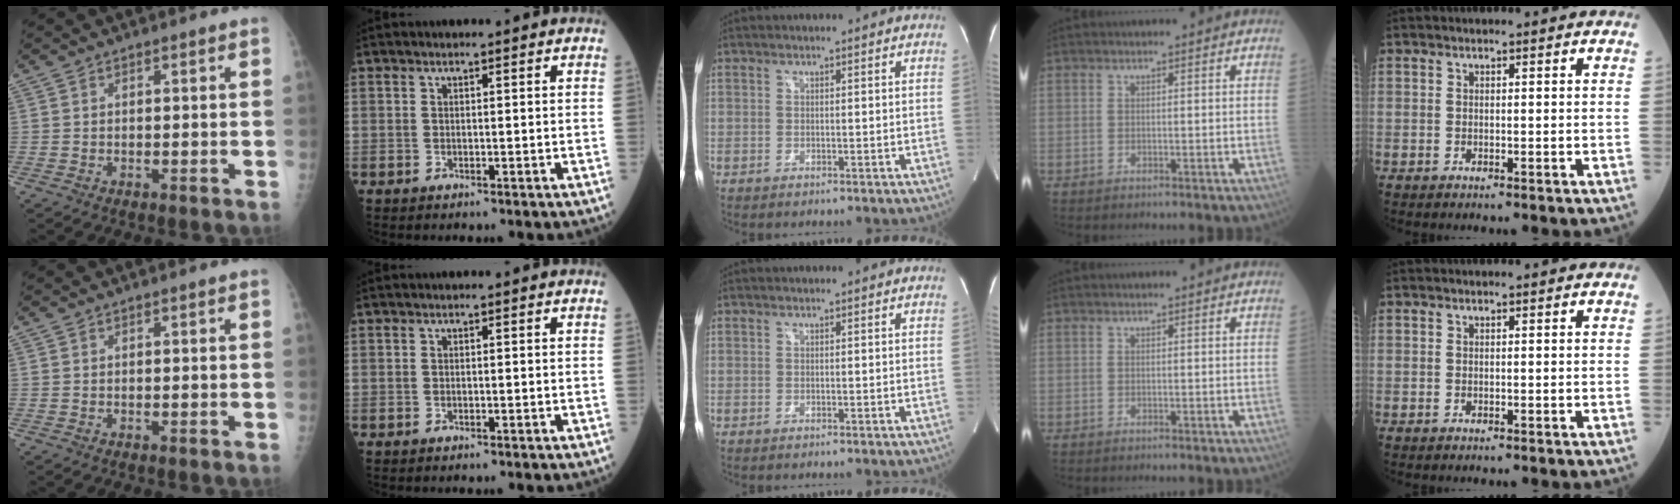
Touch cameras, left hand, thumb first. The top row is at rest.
{}